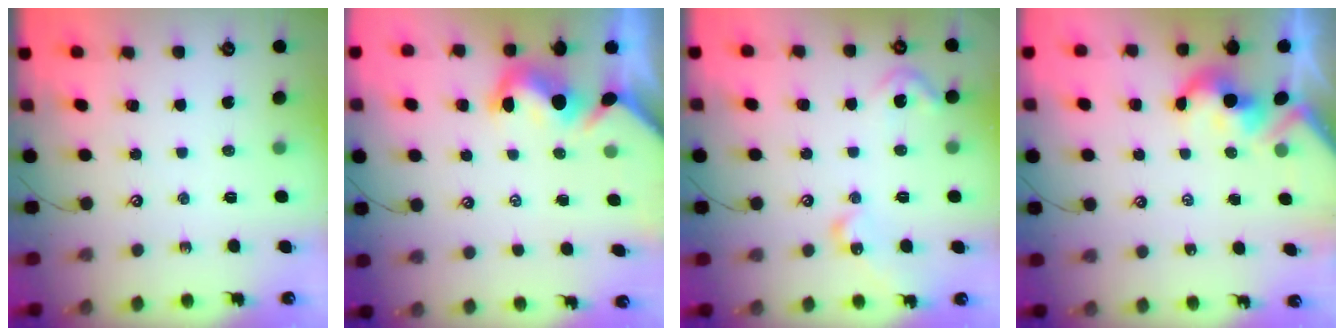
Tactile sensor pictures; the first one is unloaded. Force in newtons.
{"total": 2.6, "press": 2.4, "slide": 1.0}
{"total": 8.0, "press": 7.9, "slide": 0.9}
{"total": 3.8, "press": 3.7, "slide": 0.6}